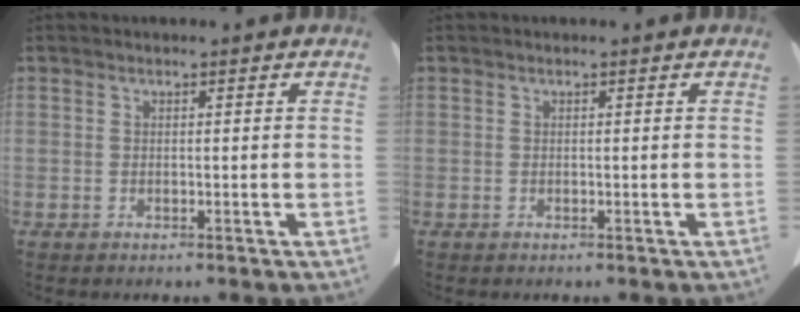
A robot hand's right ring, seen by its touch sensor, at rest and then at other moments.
{"total": 0.0}